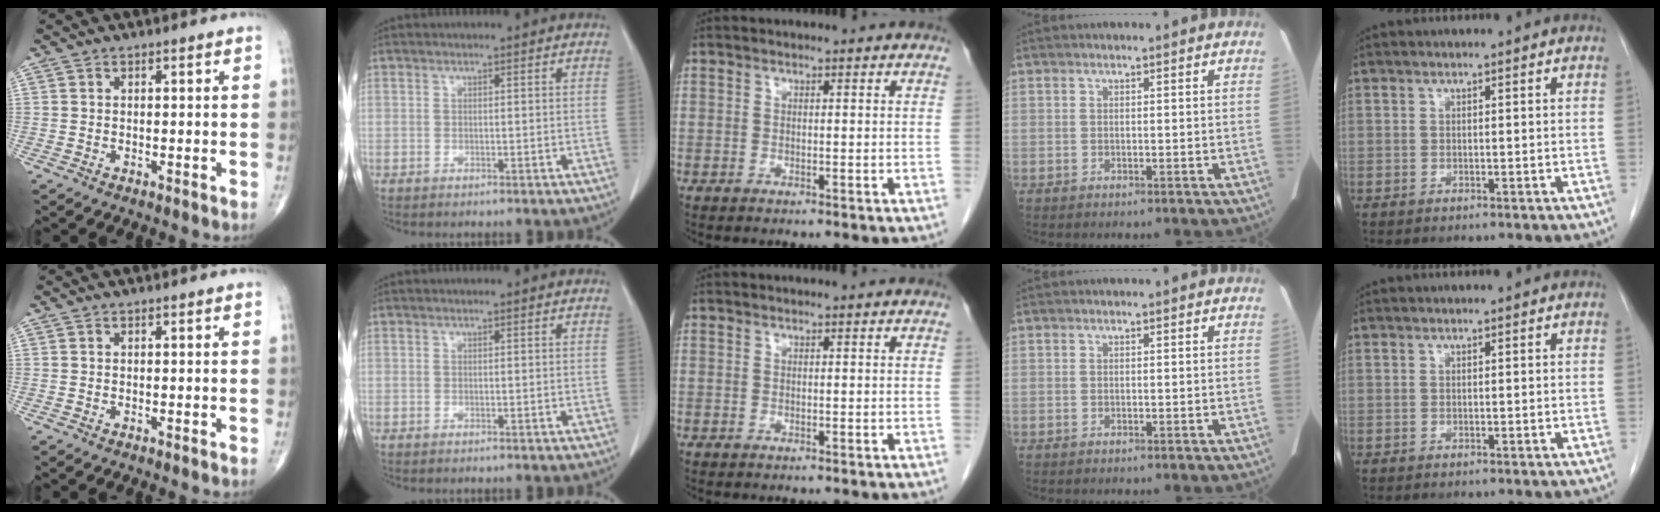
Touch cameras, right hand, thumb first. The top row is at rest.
{}